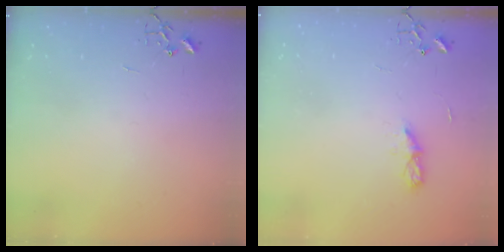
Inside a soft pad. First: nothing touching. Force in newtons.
{"total": 5.1, "press": 5.0, "slide": 0.6}